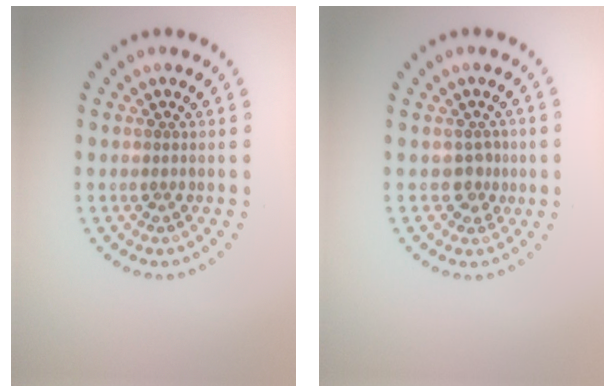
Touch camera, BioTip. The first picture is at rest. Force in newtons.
{"total": 1.6, "press": 1.3, "slide": 0.9}